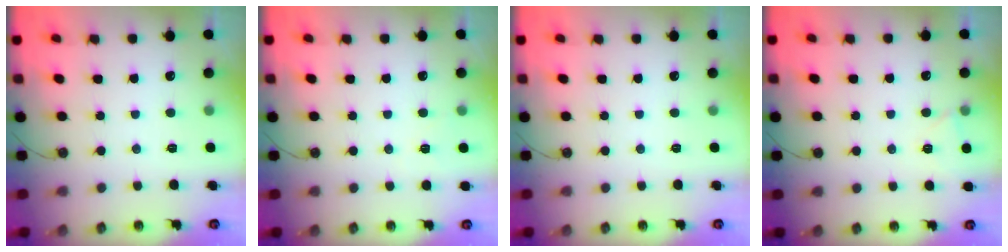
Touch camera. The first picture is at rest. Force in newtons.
{"total": 3.1, "press": 2.9, "slide": 1.2}
{"total": 0.0}
{"total": 3.9, "press": 3.9, "slide": 0.5}